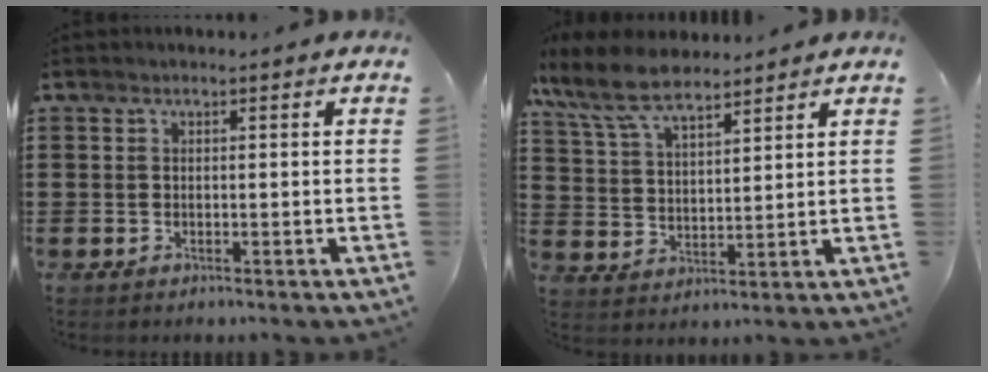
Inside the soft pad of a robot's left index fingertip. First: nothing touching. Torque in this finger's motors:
{"motor_torque": [2.14, 0.00, 1.05, 0.21]}